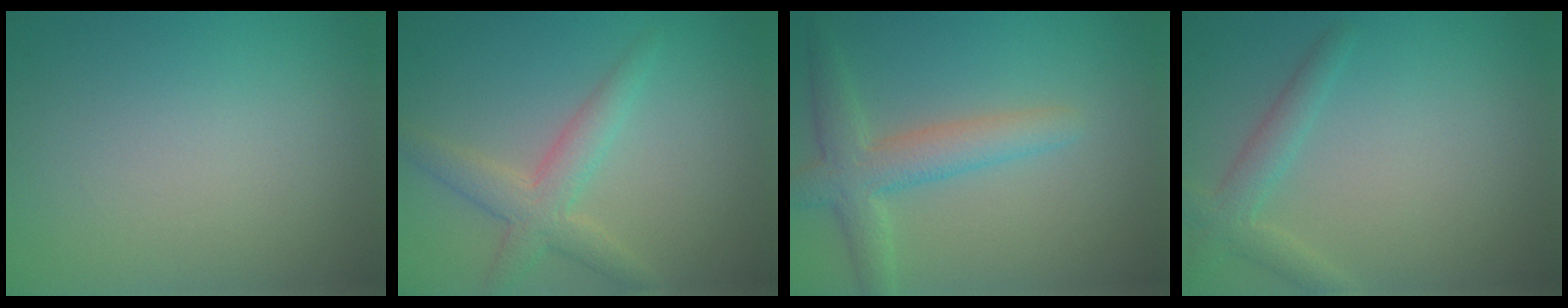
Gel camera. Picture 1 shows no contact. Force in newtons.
{"total": 3.3, "press": 3.3, "slide": 0.2}
{"total": 4.0, "press": 4.0, "slide": 0.1}
{"total": 2.4, "press": 2.3, "slide": 0.1}